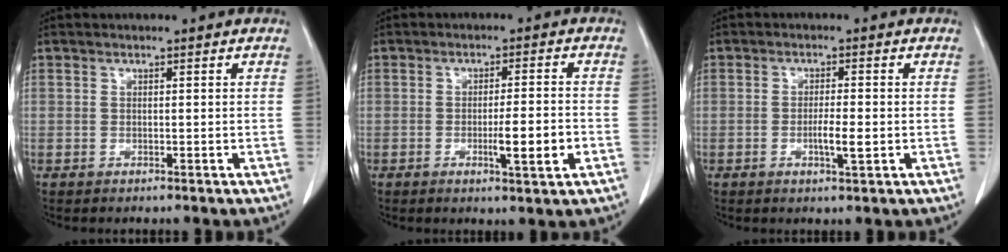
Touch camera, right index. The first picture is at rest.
{"total": 5.8, "force": [-1.8, 0.2, 5.5], "torque": [-0.085, -0.006, -0.025]}
{"total": 3.4, "force": [-0.8, 0.4, 3.3], "torque": [-0.060, -0.002, -0.012]}